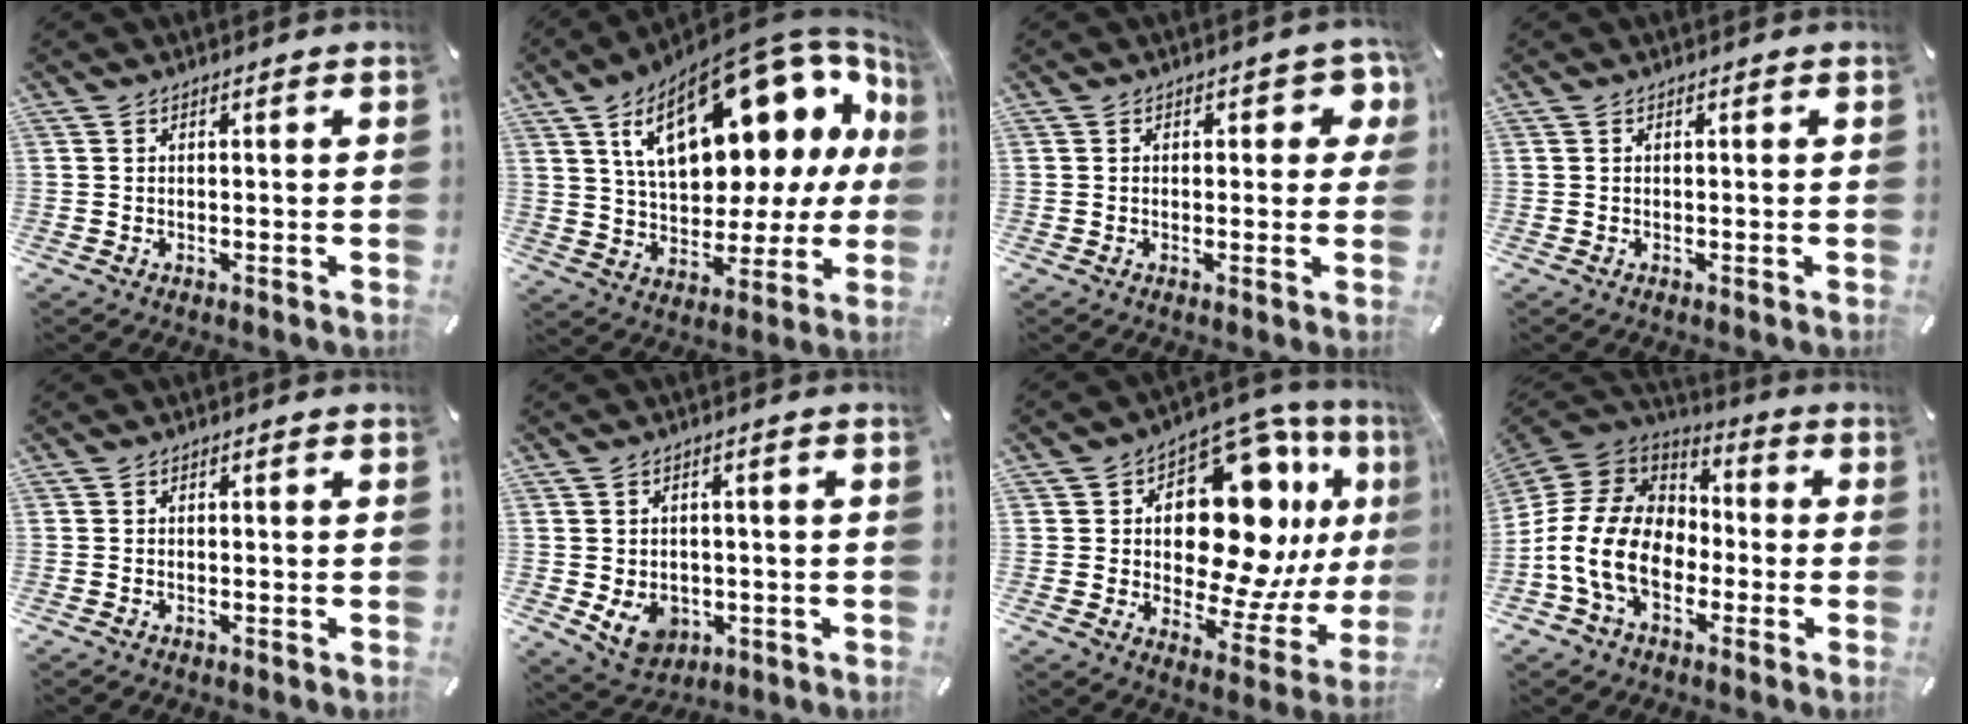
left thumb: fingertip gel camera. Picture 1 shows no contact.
{"total": 25.5, "force": [10.4, 13.1, 19.2], "torque": [-0.284, -0.059, 0.179]}
{"total": 4.9, "force": [1.1, 2.7, 3.9], "torque": [-0.038, -0.003, 0.011]}
{"total": 0.0}
{"total": 0.7, "force": [-0.4, 0.3, 0.4], "torque": [-0.009, 0.000, -0.008]}
{"total": 7.4, "force": [-1.8, 6.2, 3.7], "torque": [-0.065, 0.006, -0.033]}
{"total": 21.5, "force": [6.4, 12.0, 16.6], "torque": [-0.256, -0.048, 0.099]}
{"total": 15.5, "force": [-5.5, 11.2, 9.3], "torque": [-0.204, 0.028, -0.099]}